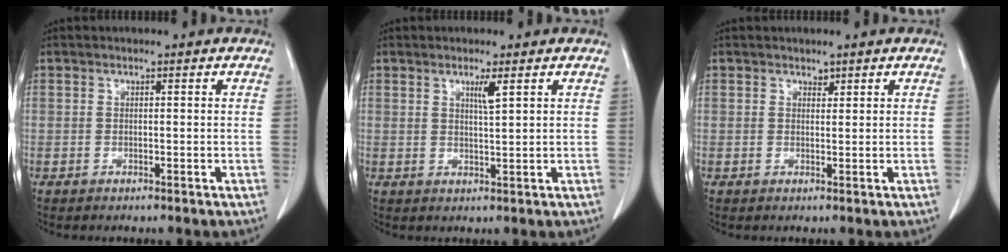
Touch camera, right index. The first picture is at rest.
{"total": 2.3, "force": [1.3, -0.1, 2.0], "torque": [-0.037, -0.005, 0.023]}
{"total": 0.8, "force": [0.7, 0.4, 0.2], "torque": [0.001, -0.004, 0.008]}